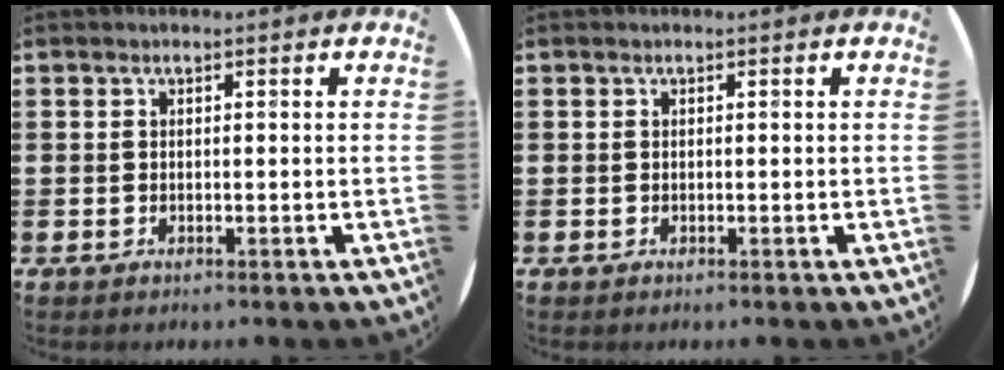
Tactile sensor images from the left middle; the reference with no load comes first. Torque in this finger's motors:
{"motor_torque": [-0.06, 0.00, 0.00, 0.00]}